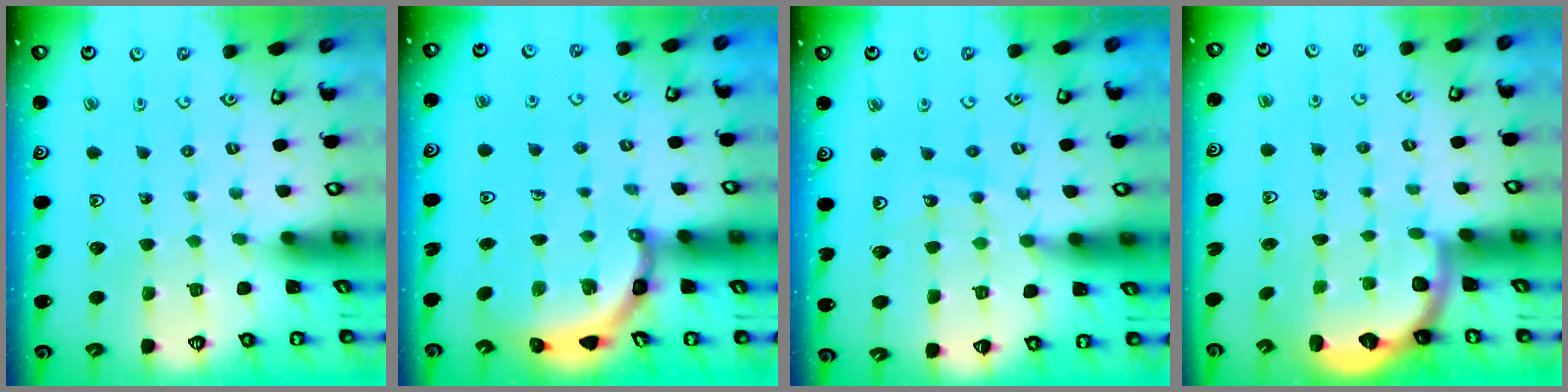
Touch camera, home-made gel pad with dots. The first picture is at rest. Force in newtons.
{"total": 4.0, "press": 3.8, "slide": 1.3}
{"total": 11.6, "press": 11.5, "slide": 1.3}
{"total": 2.6, "press": 1.9, "slide": 1.7}